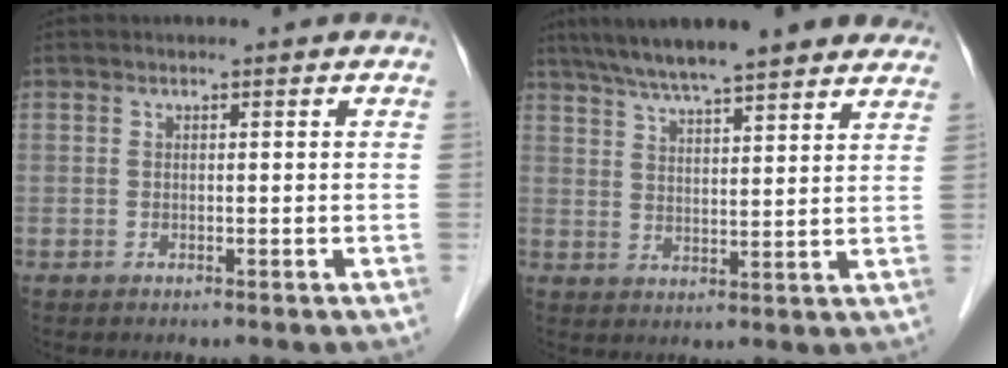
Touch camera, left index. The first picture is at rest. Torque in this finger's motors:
{"motor_torque": [0.03, -0.40, 0.68, 0.17]}